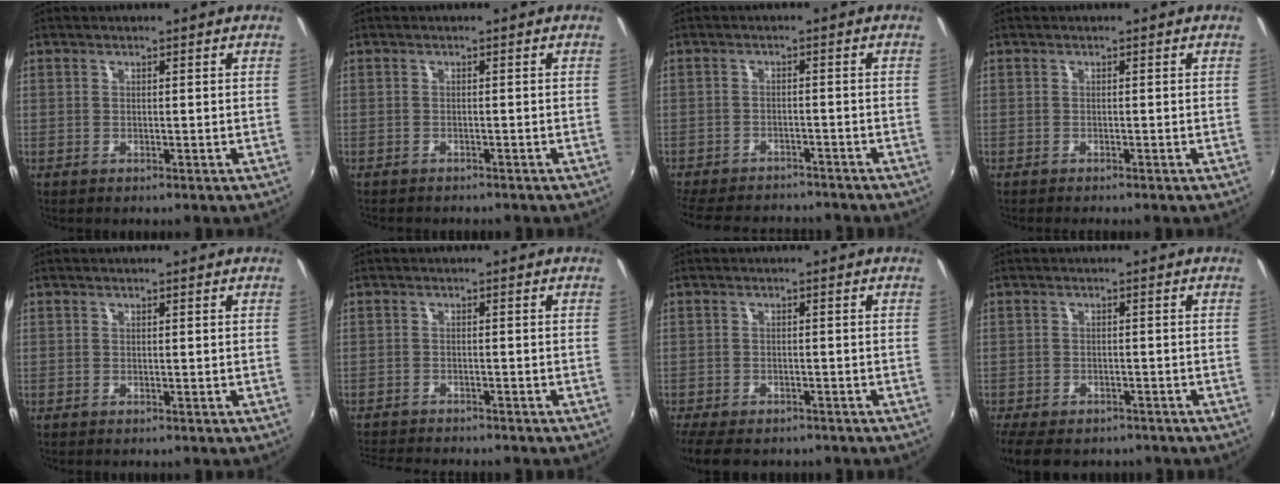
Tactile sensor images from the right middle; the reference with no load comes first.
{"total": 2.1, "force": [-2.0, 0.6, 0.5], "torque": [-0.017, -0.011, -0.029]}
{"total": 13.2, "force": [-11.6, 4.4, 4.7], "torque": [-0.120, -0.010, -0.174]}
{"total": 1.0, "force": [-0.9, 0.0, 0.4], "torque": [-0.006, -0.008, -0.015]}
{"total": 0.0}
{"total": 7.2, "force": [-6.8, 1.0, 2.2], "torque": [-0.063, -0.017, -0.111]}
{"total": 8.6, "force": [-6.8, 3.4, 4.1], "torque": [-0.098, -0.029, -0.112]}
{"total": 9.6, "force": [-7.4, 4.3, 4.5], "torque": [-0.105, -0.029, -0.117]}